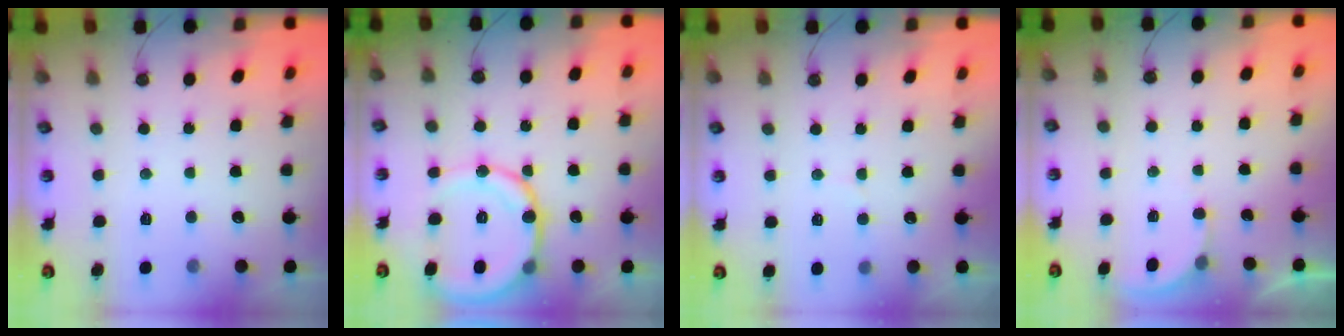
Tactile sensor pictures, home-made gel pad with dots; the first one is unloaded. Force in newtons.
{"total": 15.5, "press": 15.3, "slide": 2.9}
{"total": 3.5, "press": 3.1, "slide": 1.7}
{"total": 2.7, "press": 2.7, "slide": 0.3}